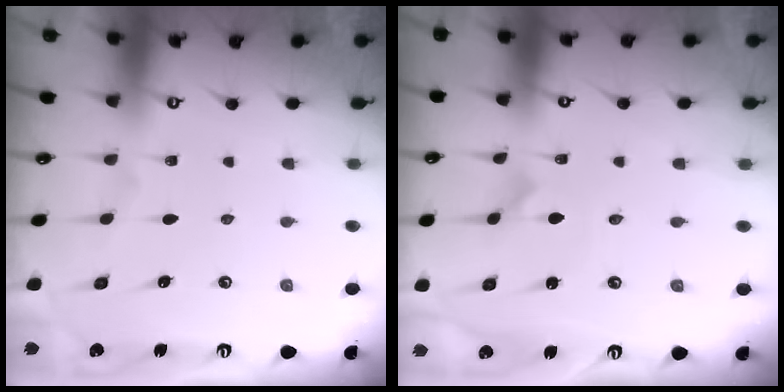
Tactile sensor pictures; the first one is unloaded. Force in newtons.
{"total": 0.6, "press": 0.6, "slide": 0.1}